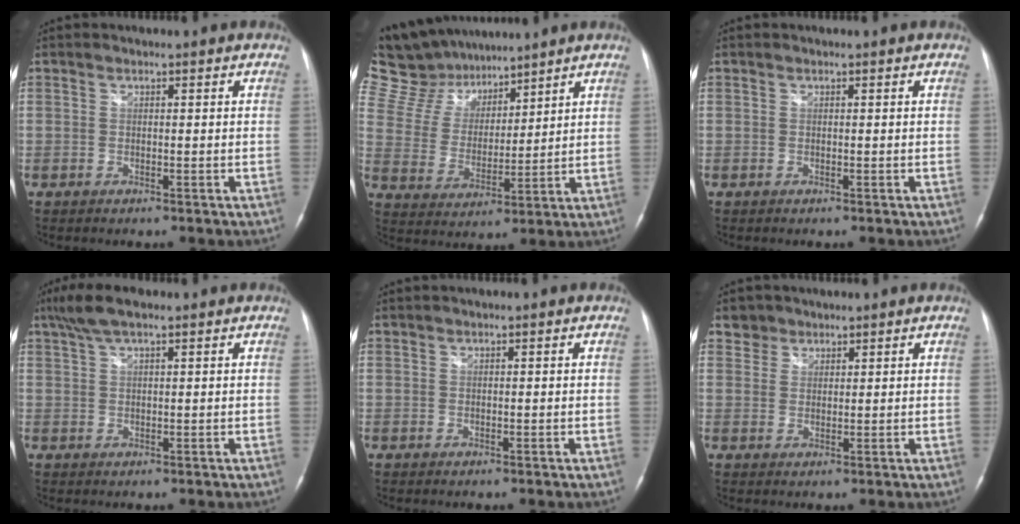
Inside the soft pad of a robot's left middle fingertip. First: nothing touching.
{"total": 15.5, "force": [13.6, 6.0, 4.4], "torque": [-0.096, 0.035, 0.256]}
{"total": 0.0}
{"total": 5.2, "force": [3.7, 1.1, 3.6], "torque": [-0.081, 0.022, 0.070]}
{"total": 0.0}
{"total": 2.8, "force": [2.0, 1.8, -0.4], "torque": [0.014, 0.008, 0.031]}